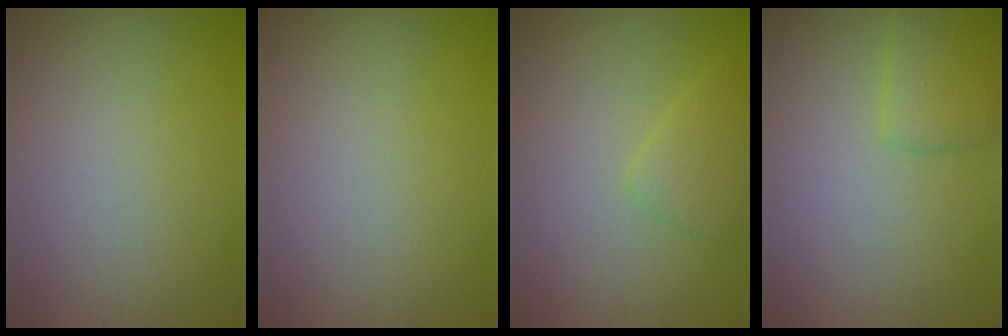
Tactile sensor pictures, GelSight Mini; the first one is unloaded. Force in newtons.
{"total": 0.0}
{"total": 2.2, "press": 2.2, "slide": 0.1}
{"total": 2.7, "press": 2.7, "slide": 0.0}